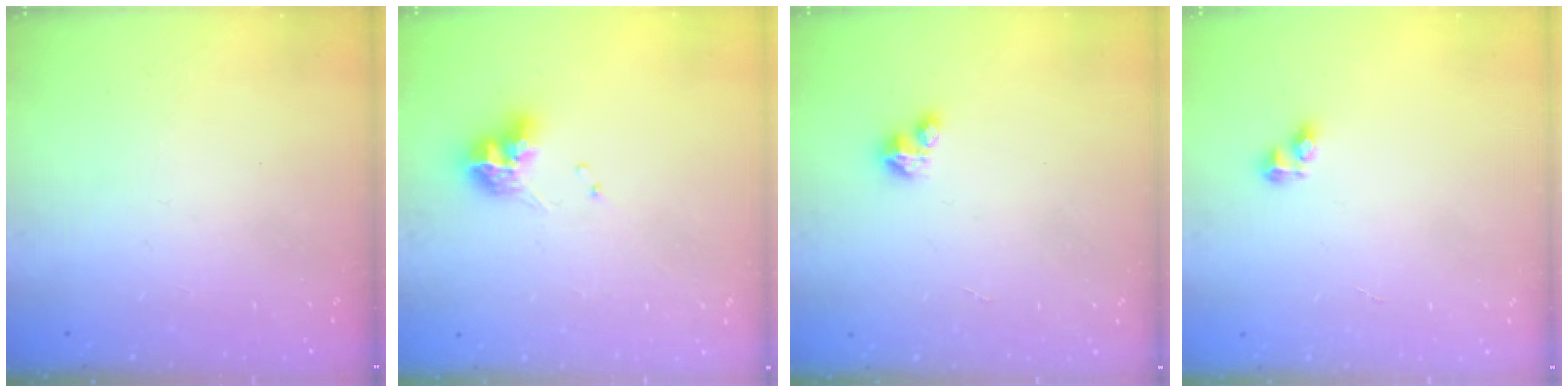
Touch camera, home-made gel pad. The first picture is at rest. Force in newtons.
{"total": 9.8, "press": 9.7, "slide": 1.2}
{"total": 2.0, "press": 2.0, "slide": 0.2}
{"total": 2.9, "press": 2.9, "slide": 0.4}